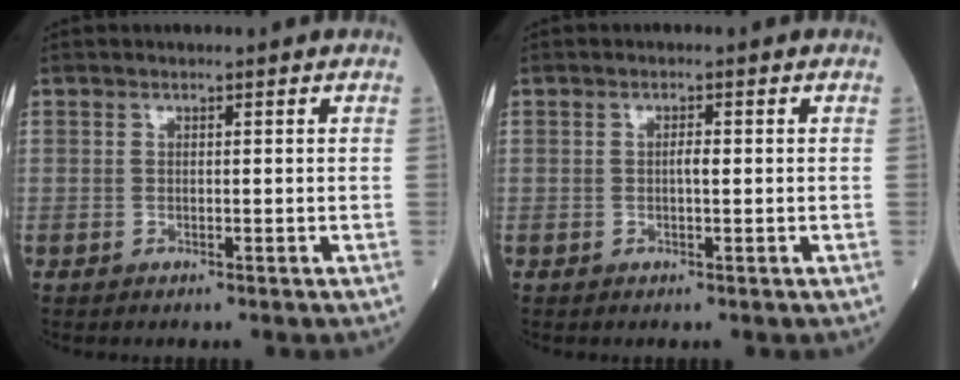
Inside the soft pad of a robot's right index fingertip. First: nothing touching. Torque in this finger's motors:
{"motor_torque": [0.30, -0.03, 0.13, 0.04]}